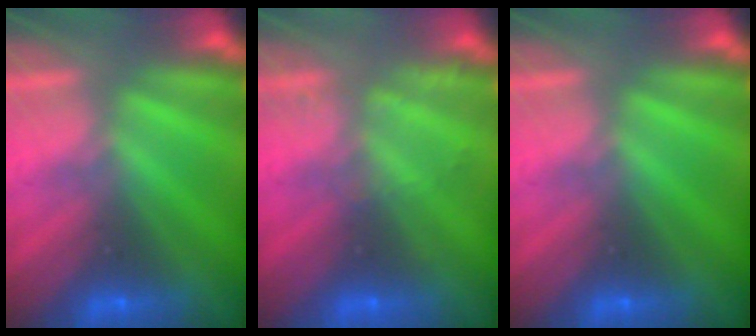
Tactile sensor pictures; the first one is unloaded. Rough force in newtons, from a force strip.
{"total": 2.0}
{"total": 0.0}